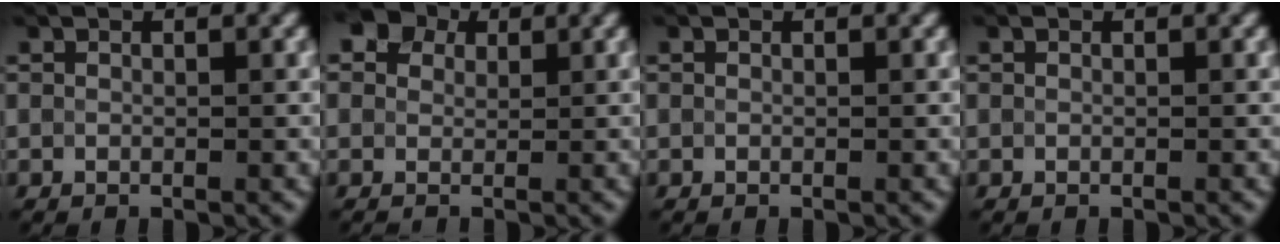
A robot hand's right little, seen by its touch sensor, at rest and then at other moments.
{"total": 5.7, "force": [2.3, 4.7, 2.3], "torque": [-0.030, 0.029, 0.000]}
{"total": 0.0}
{"total": 0.0}